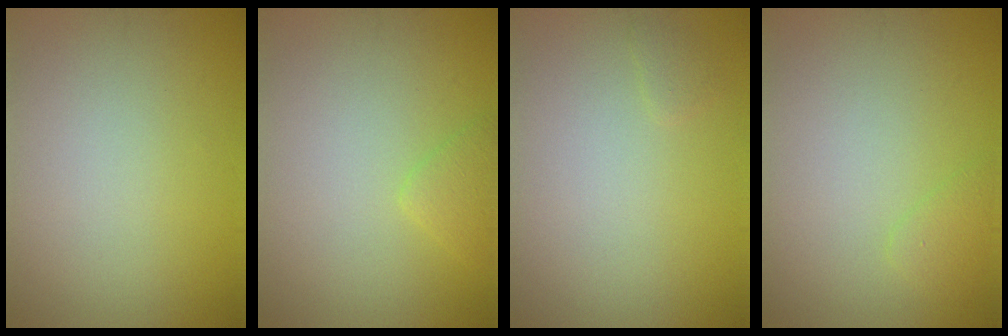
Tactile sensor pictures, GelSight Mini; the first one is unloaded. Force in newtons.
{"total": 1.5, "press": 1.5, "slide": 0.1}
{"total": 0.5, "press": 0.5, "slide": 0.0}
{"total": 1.2, "press": 1.2, "slide": 0.1}